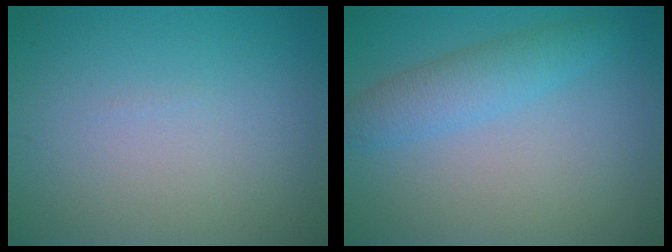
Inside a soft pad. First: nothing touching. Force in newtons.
{"total": 3.0, "press": 3.0, "slide": 0.1}